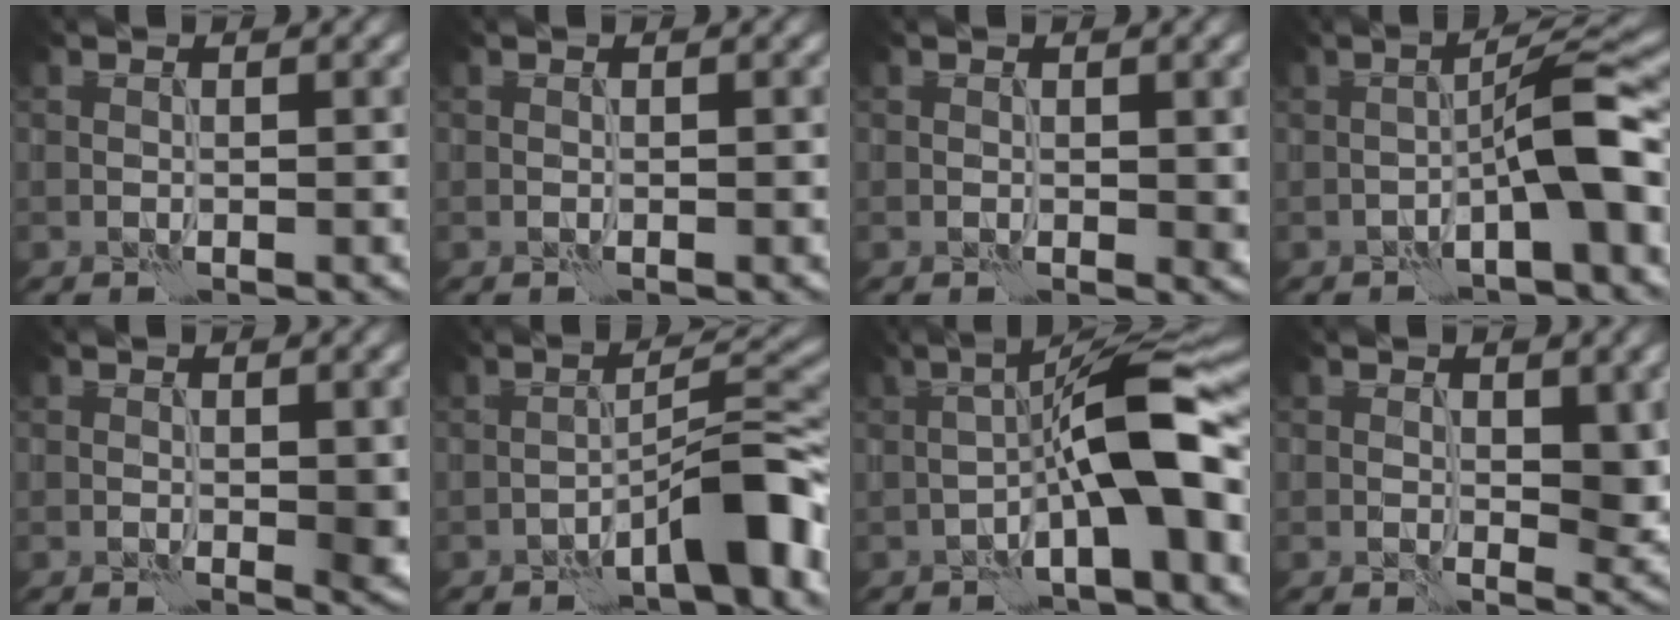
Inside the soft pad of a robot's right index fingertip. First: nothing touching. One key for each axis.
{"total": 0.0}
{"total": 1.0, "fx": 0.3, "fy": 0.7, "fz": 0.7, "tx": -0.007, "ty": -0.002, "tz": 0.006}
{"total": 5.9, "fx": -2.2, "fy": 0.8, "fz": 5.4, "tx": -0.080, "ty": 0.029, "tz": -0.039}
{"total": 1.6, "fx": -0.1, "fy": 0.8, "fz": 1.4, "tx": -0.015, "ty": -0.002, "tz": -0.001}
{"total": 6.4, "fx": -3.9, "fy": 1.3, "fz": 4.9, "tx": -0.071, "ty": 0.025, "tz": -0.064}
{"total": 9.4, "fx": -2.4, "fy": 1.8, "fz": 8.9, "tx": -0.129, "ty": 0.032, "tz": -0.045}
{"total": 3.1, "fx": 0.6, "fy": 1.9, "fz": 2.3, "tx": -0.029, "ty": -0.007, "tz": 0.011}